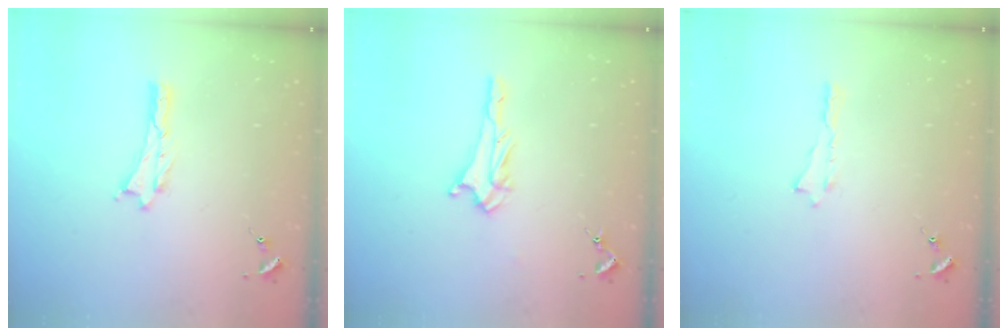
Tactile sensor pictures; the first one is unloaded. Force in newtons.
{"total": 2.6, "press": 2.6, "slide": 0.3}
{"total": 0.0}